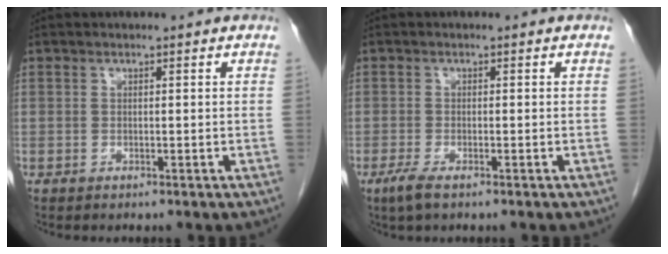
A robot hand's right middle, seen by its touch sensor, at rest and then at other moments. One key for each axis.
{"total": 2.5, "fx": -1.6, "fy": 0.4, "fz": 1.9, "tx": -0.047, "ty": -0.007, "tz": -0.033}